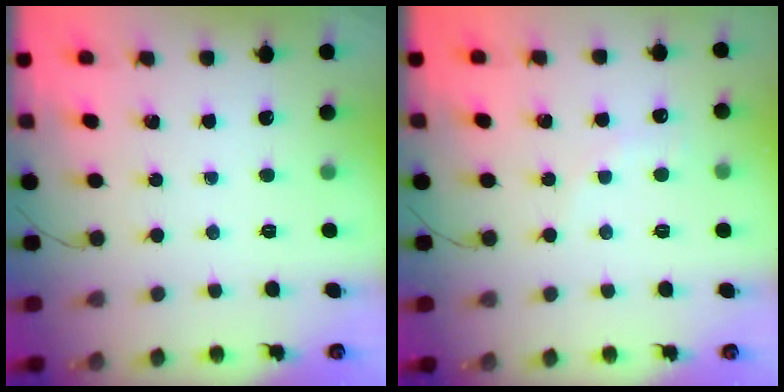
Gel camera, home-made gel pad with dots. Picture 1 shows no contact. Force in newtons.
{"total": 3.6, "press": 3.4, "slide": 1.2}